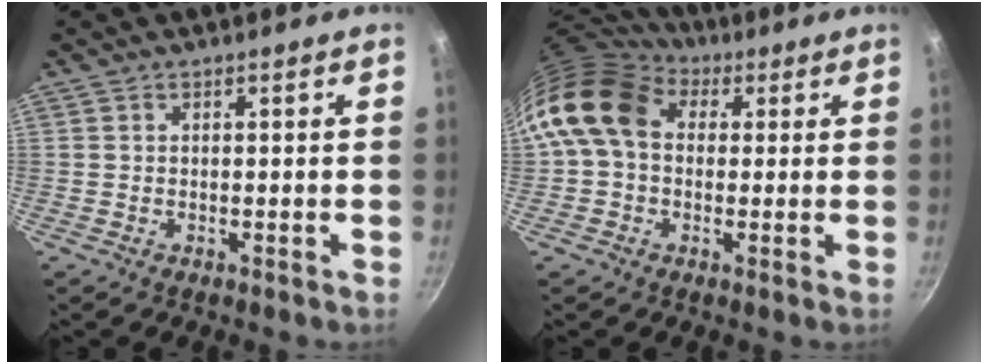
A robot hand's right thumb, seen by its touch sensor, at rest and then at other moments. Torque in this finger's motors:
{"motor_torque": [-0.82, 1.82, 0.79, -0.69, 0.50]}